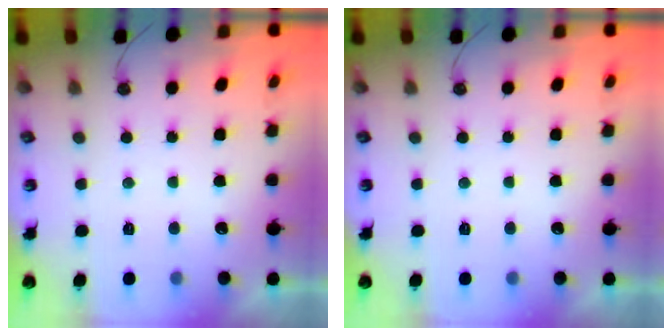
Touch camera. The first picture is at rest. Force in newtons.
{"total": 0.0}